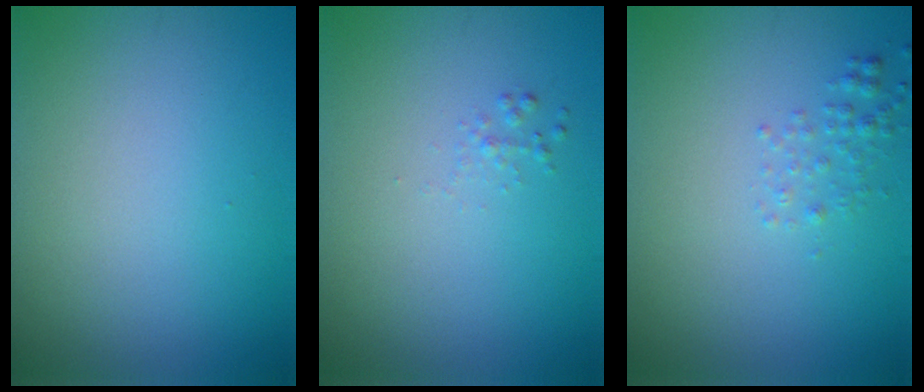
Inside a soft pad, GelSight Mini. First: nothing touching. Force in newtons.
{"total": 0.6, "press": 0.6, "slide": 0.0}
{"total": 1.3, "press": 1.3, "slide": 0.1}